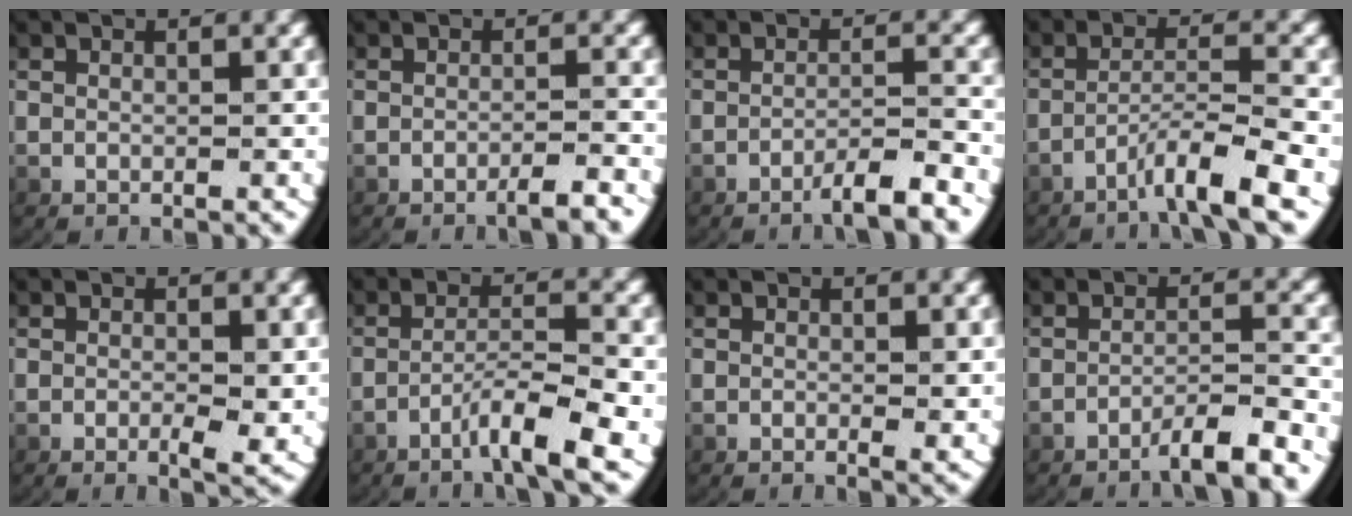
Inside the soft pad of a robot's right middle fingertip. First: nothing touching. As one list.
[{"total": 2.2, "force": [-1.9, 0.0, 1.2], "torque": [-0.016, 0.006, -0.036]}, {"total": 3.4, "force": [-2.6, 0.1, 2.2], "torque": [-0.035, 0.002, -0.045]}, {"total": 4.3, "force": [-2.7, 0.2, 3.4], "torque": [-0.063, 0.001, -0.040]}, {"total": 2.2, "force": [-0.6, 0.7, 2.0], "torque": [-0.033, -0.006, -0.007]}, {"total": 4.7, "force": [-2.4, 0.6, 3.9], "torque": [-0.068, 0.000, -0.038]}, {"total": 0.9, "force": [-0.1, 0.3, 0.8], "torque": [-0.015, -0.003, -0.001]}, {"total": 4.0, "force": [-3.3, 0.1, 2.3], "torque": [-0.033, 0.001, -0.054]}]